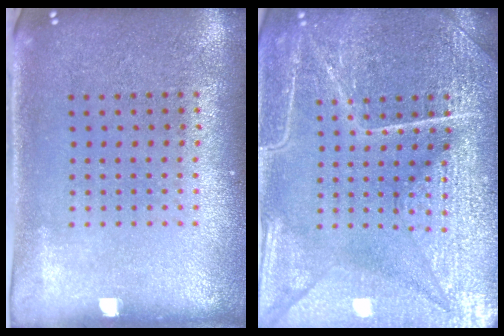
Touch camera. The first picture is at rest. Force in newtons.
{"total": 7.0, "press": 7.0, "slide": 0.8}